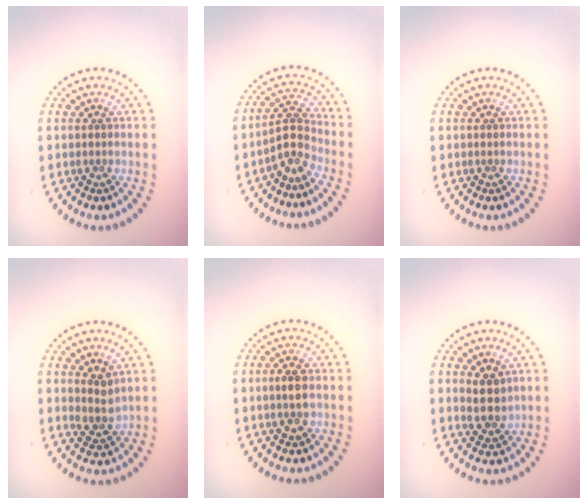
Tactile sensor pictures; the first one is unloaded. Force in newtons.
{"total": 2.8, "press": 2.1, "slide": 1.8}
{"total": 0.0}
{"total": 2.3, "press": 1.8, "slide": 1.5}
{"total": 2.1, "press": 2.1, "slide": 0.2}
{"total": 2.6, "press": 2.3, "slide": 1.3}